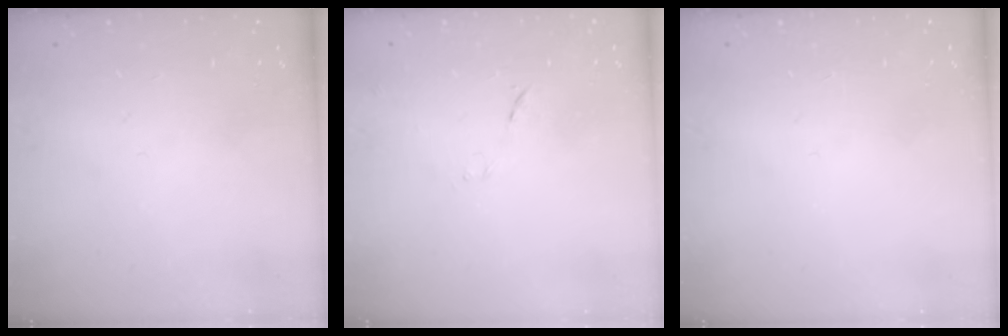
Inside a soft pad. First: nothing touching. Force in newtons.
{"total": 7.1, "press": 7.1, "slide": 0.6}
{"total": 0.0}